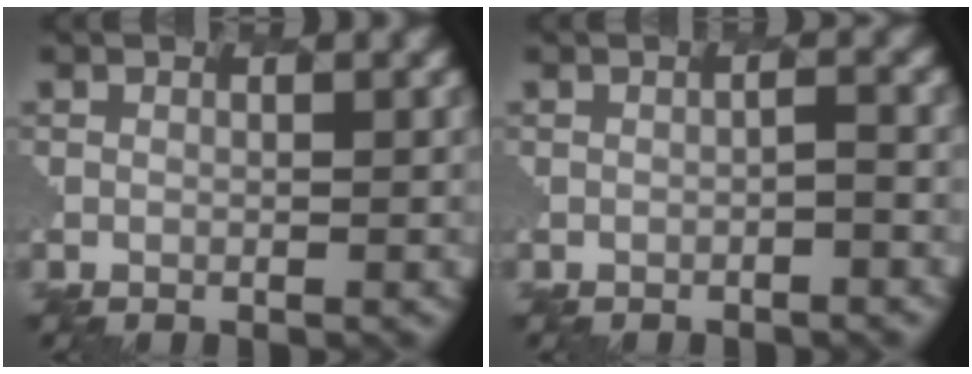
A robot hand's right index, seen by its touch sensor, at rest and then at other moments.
{"total": 0.8, "force": [-0.6, 0.0, 0.6], "torque": [-0.013, 0.008, -0.012]}